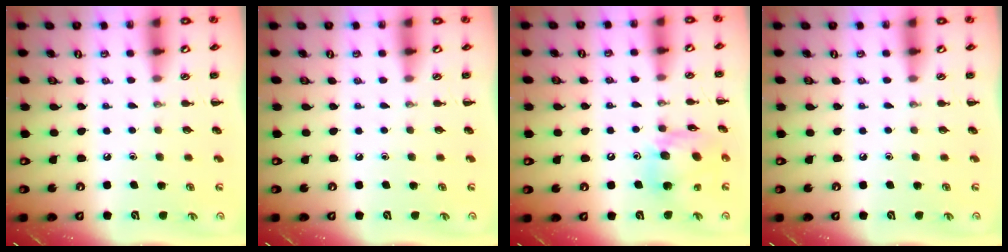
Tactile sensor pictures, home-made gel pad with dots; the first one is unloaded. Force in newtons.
{"total": 0.0}
{"total": 14.4, "press": 14.2, "slide": 2.2}
{"total": 0.0}